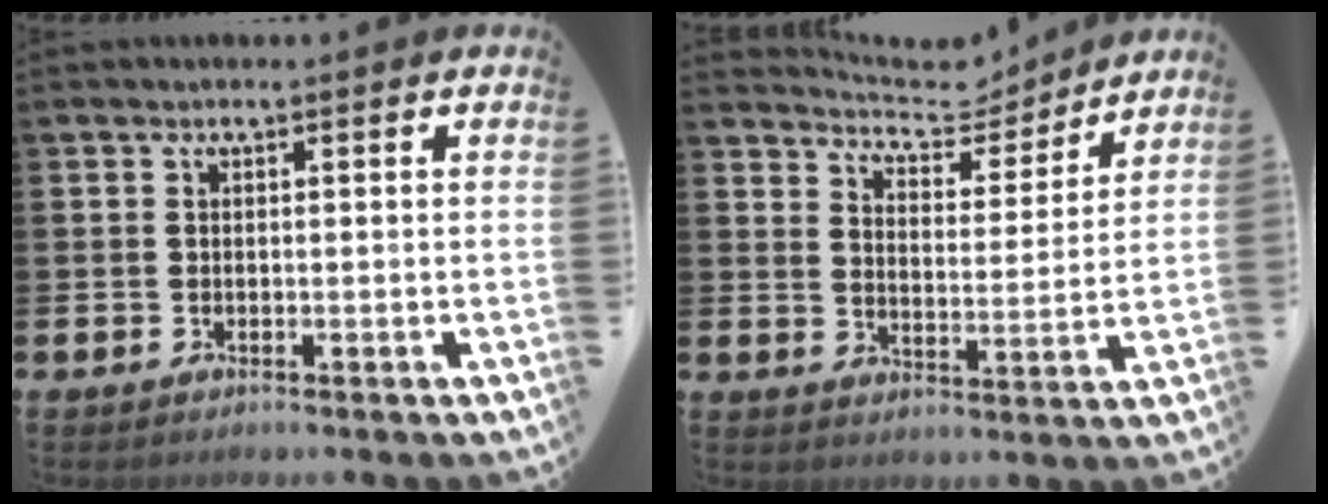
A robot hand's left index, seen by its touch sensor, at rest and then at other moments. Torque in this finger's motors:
{"motor_torque": [0.82, -1.32, 0.05, 0.02]}